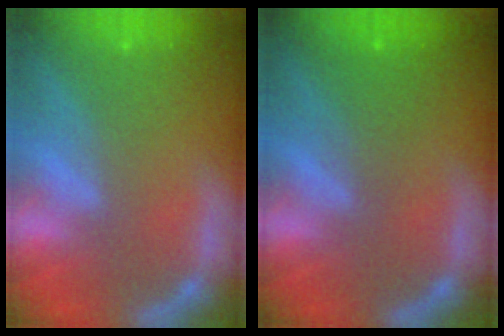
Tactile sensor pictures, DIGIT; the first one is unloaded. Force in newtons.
{"total": 2.0}